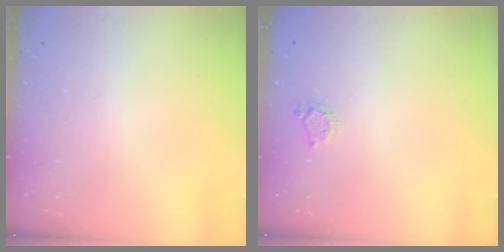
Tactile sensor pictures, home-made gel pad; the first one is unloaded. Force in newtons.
{"total": 3.2, "press": 3.2, "slide": 0.3}